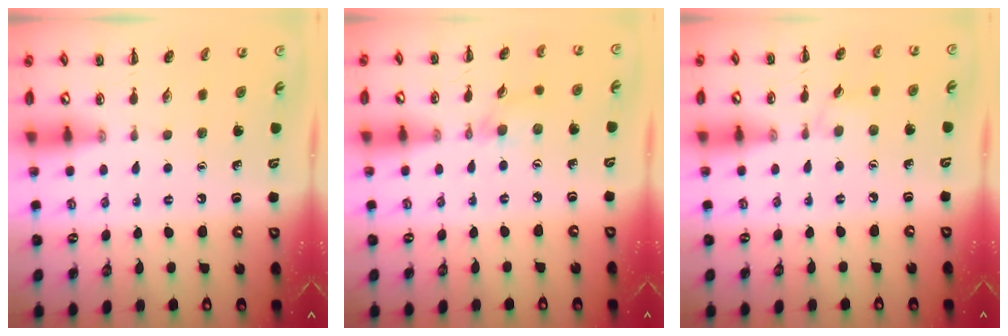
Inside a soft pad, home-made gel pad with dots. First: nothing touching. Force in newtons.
{"total": 3.5, "press": 3.2, "slide": 1.4}
{"total": 3.4, "press": 3.1, "slide": 1.3}